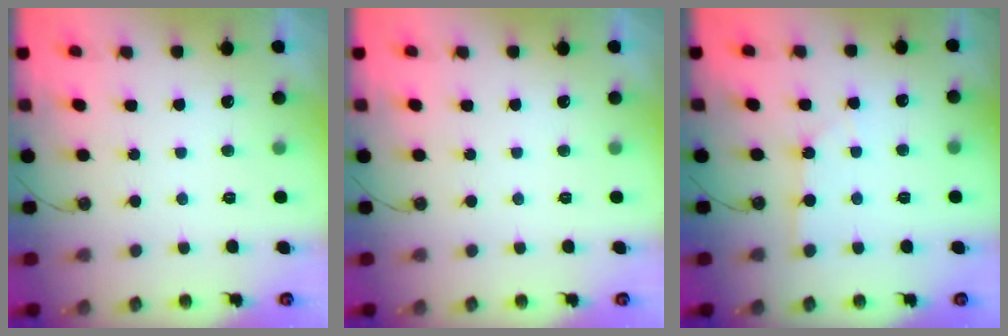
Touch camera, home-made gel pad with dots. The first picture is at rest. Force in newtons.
{"total": 0.0}
{"total": 1.4, "press": 1.4, "slide": 0.2}